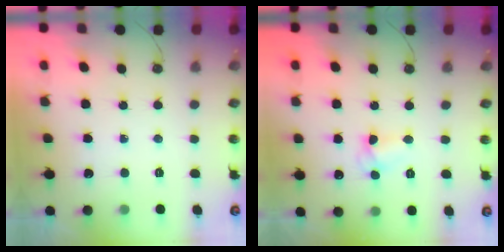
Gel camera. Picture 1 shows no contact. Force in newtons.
{"total": 5.1, "press": 5.1, "slide": 0.5}